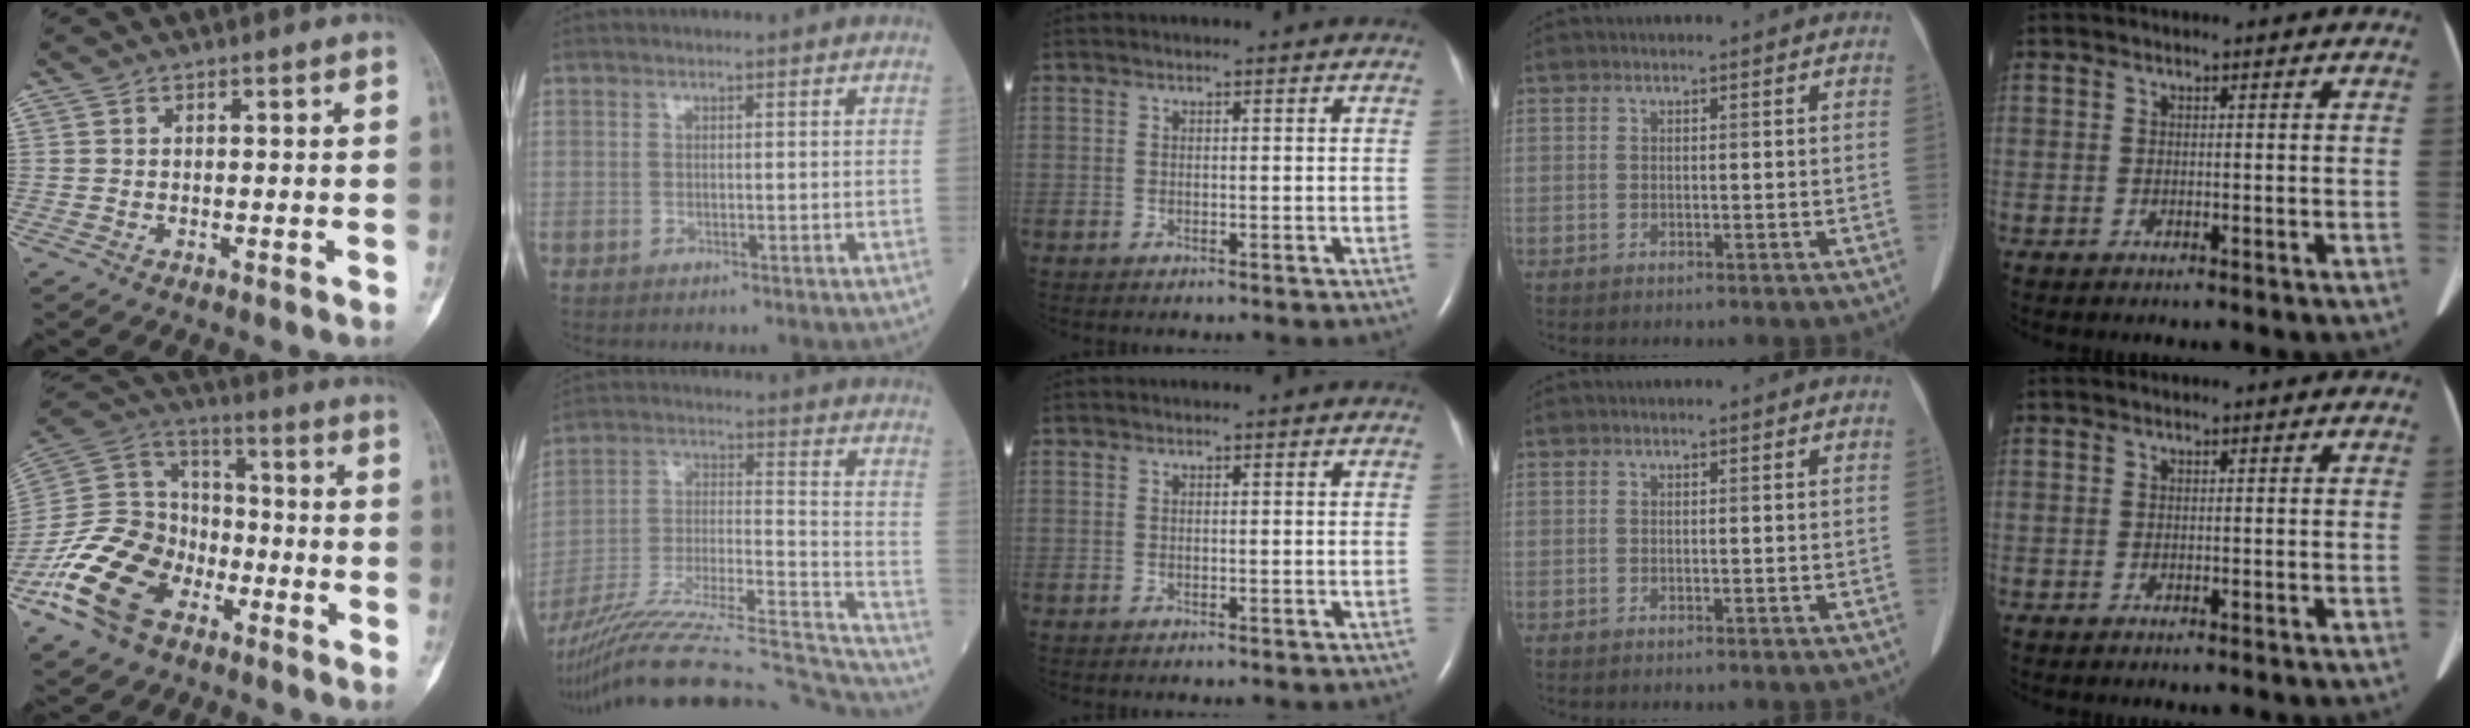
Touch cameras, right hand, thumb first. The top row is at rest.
{"thumb": {"total": 19.8, "force": [-9.6, 13.3, 11.0], "torque": [-0.200, 0.068, -0.187]}, "index": {"total": 33.9, "force": [-31.4, 1.3, 12.7], "torque": [-0.186, -0.032, -0.472]}}